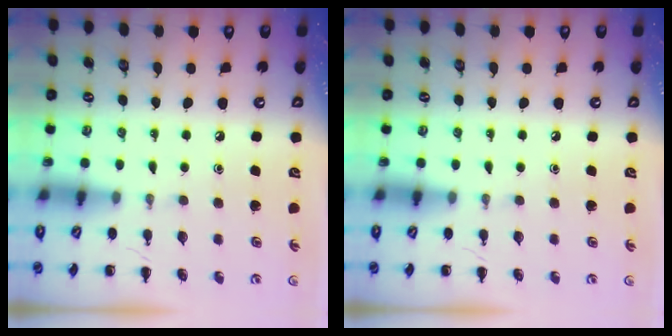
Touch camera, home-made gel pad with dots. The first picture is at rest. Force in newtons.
{"total": 0.0}